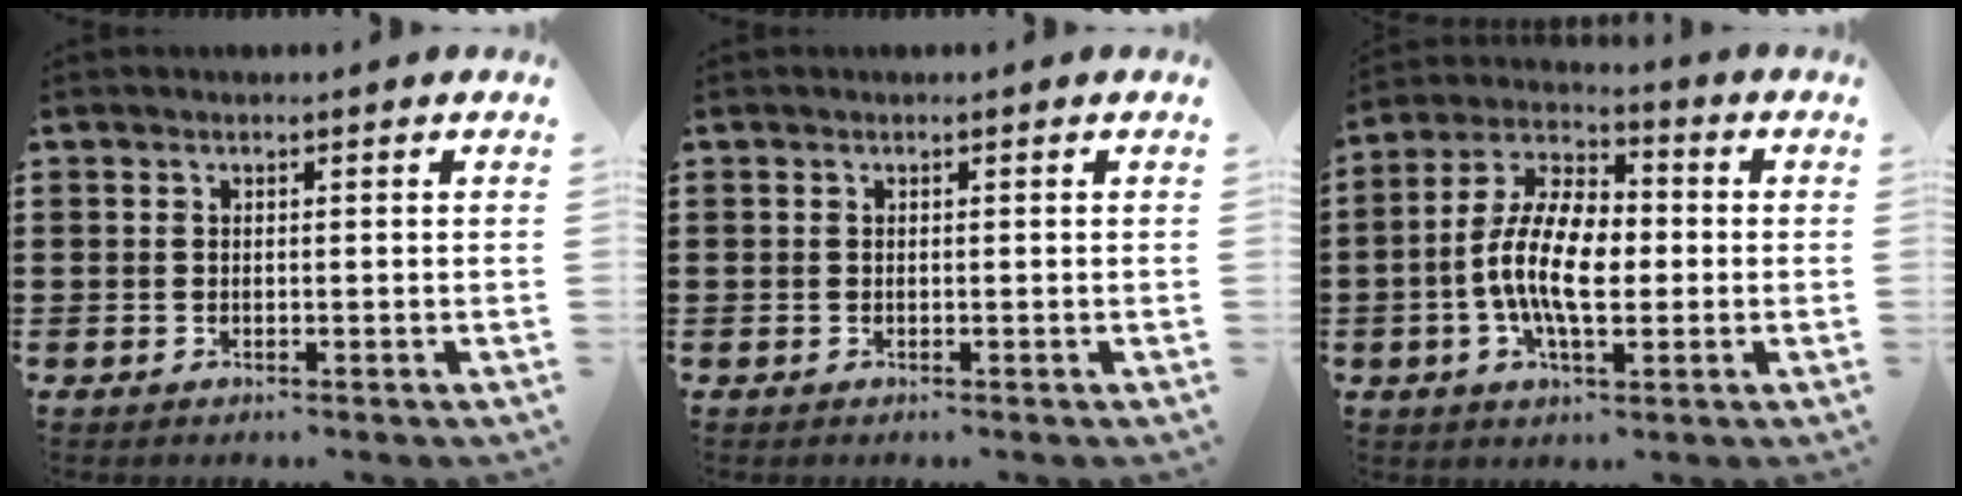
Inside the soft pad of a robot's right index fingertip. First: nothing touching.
{"total": 0.0}
{"total": 11.3, "force": [-1.6, 5.4, 9.8], "torque": [-0.219, -0.001, -0.035]}